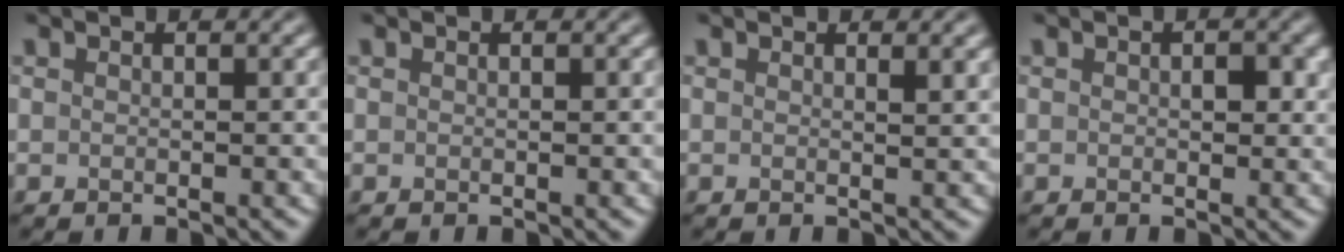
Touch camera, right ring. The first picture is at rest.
{"total": 0.0}
{"total": 1.2, "force": [0.8, 0.3, 0.8], "torque": [-0.006, 0.001, 0.010]}
{"total": 1.6, "force": [0.4, 0.9, 1.3], "torque": [-0.016, -0.001, 0.004]}